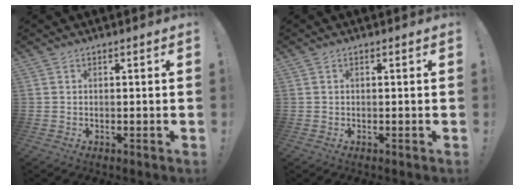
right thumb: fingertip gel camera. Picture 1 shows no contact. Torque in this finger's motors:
{"motor_torque": [-0.25, 0.01, -0.09, 0.44, -0.03]}